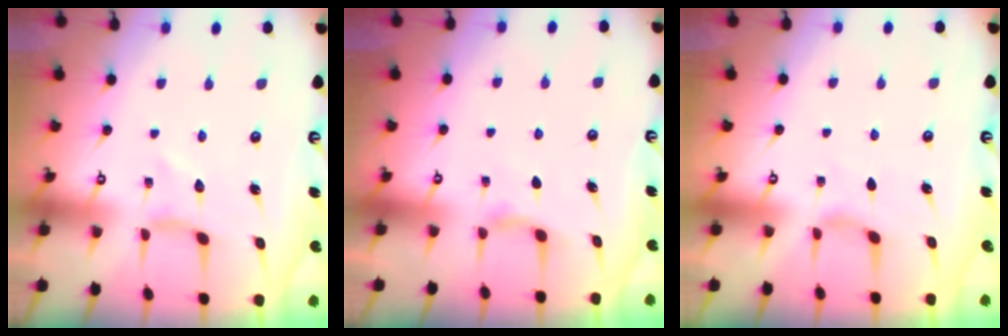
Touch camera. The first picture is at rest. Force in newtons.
{"total": 3.1, "press": 3.0, "slide": 0.4}
{"total": 2.0, "press": 2.0, "slide": 0.3}